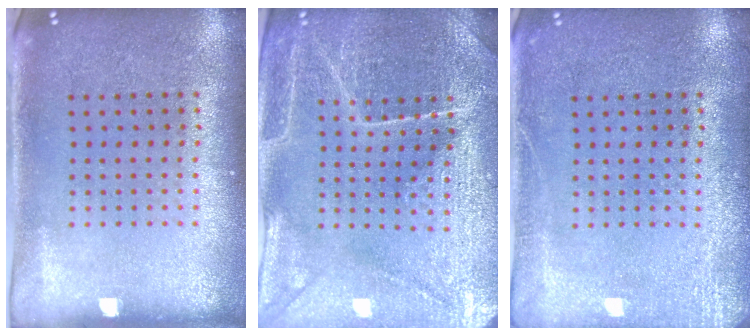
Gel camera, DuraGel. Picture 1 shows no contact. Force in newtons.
{"total": 4.3, "press": 4.2, "slide": 1.1}
{"total": 2.8, "press": 2.7, "slide": 0.4}